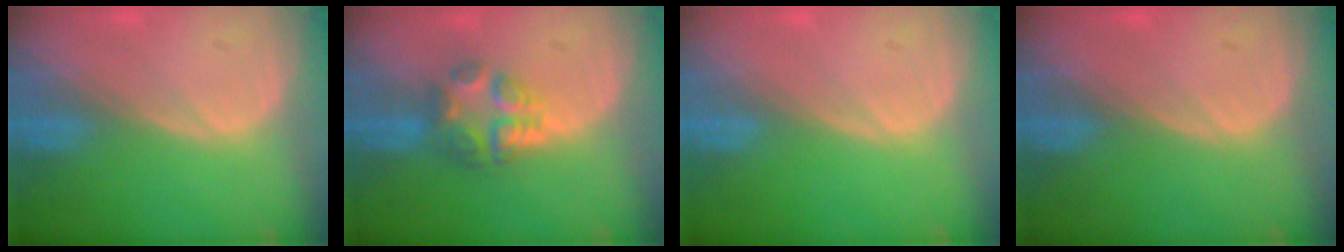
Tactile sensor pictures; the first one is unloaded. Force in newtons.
{"total": 6.0, "press": 5.2, "slide": 3.1}
{"total": 0.0}
{"total": 0.5, "press": 0.0, "slide": 0.5}